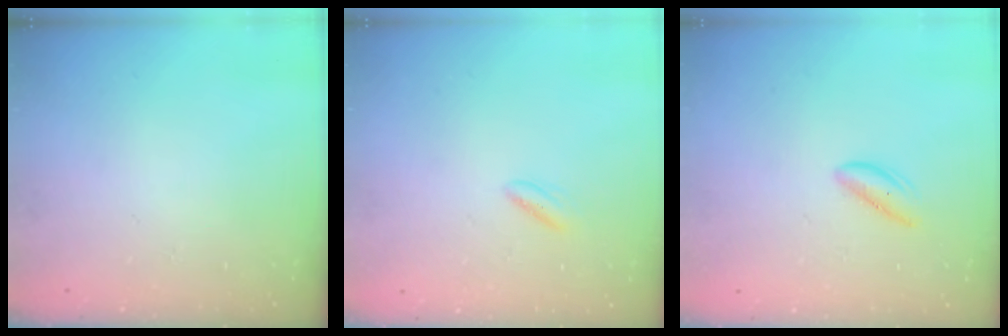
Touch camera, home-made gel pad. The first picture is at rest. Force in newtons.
{"total": 2.7, "press": 2.6, "slide": 0.7}
{"total": 1.8, "press": 1.7, "slide": 0.6}